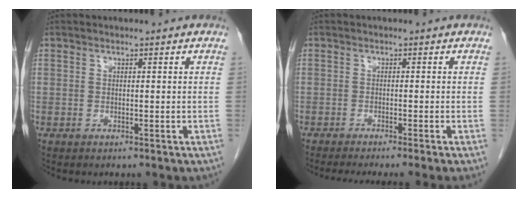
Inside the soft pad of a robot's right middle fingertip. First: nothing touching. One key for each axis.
{"total": 7.3, "fx": -6.1, "fy": -1.1, "fz": 3.8, "tx": -0.030, "ty": -0.016, "tz": -0.091}